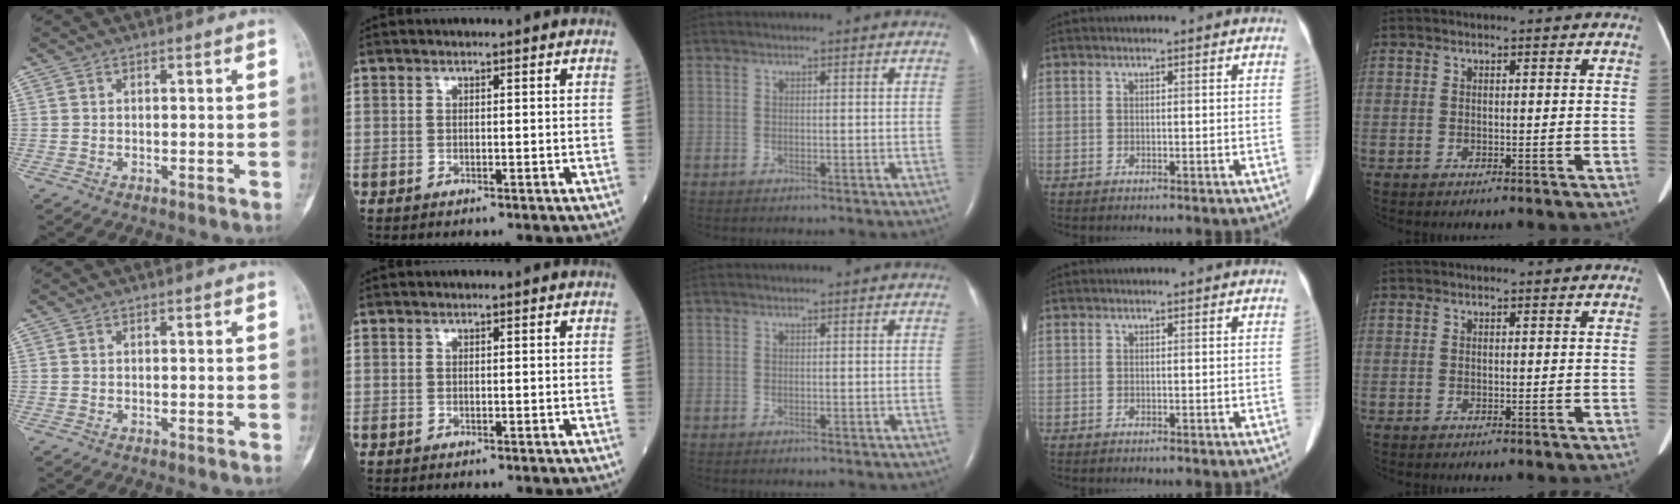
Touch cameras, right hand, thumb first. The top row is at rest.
{}